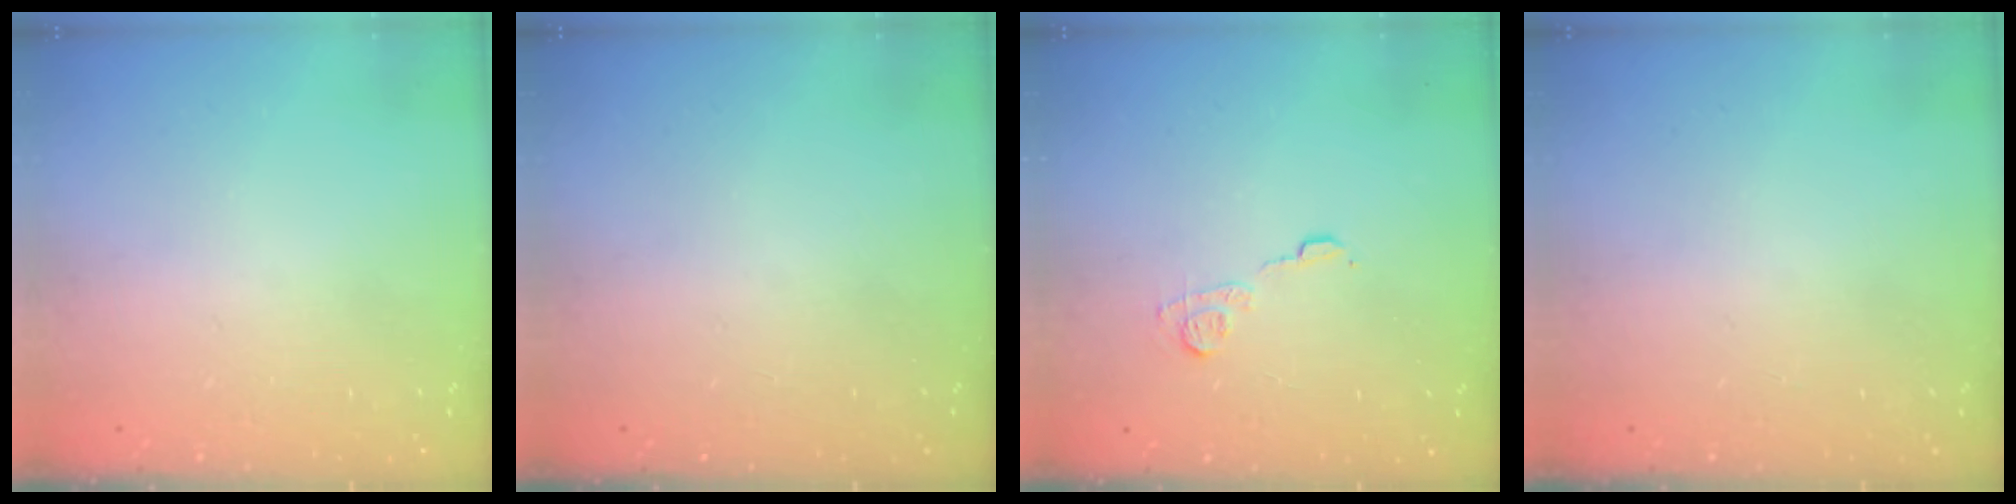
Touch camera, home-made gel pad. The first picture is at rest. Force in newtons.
{"total": 0.0}
{"total": 7.0, "press": 7.0, "slide": 0.4}
{"total": 0.0}